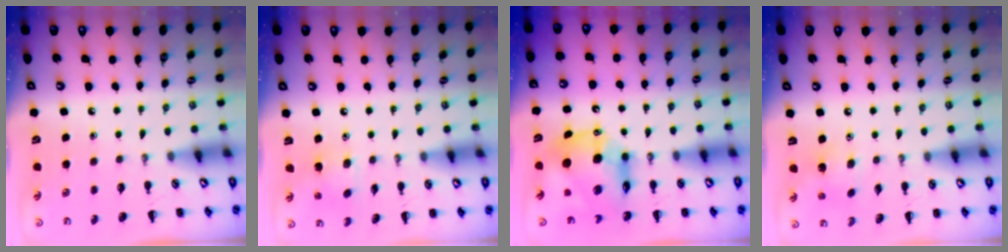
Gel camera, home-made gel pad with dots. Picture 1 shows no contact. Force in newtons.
{"total": 2.9, "press": 2.8, "slide": 0.5}
{"total": 11.7, "press": 11.1, "slide": 3.5}
{"total": 3.3, "press": 3.2, "slide": 0.6}